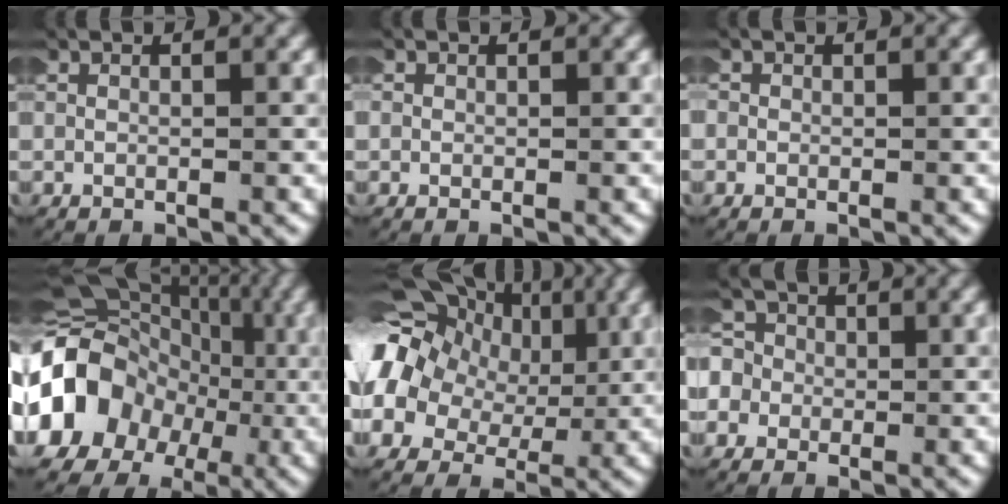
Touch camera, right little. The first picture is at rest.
{"total": 0.9, "force": [0.0, 0.9, 0.1], "torque": [-0.005, 0.001, -0.005]}
{"total": 1.3, "force": [0.0, 1.3, 0.2], "torque": [-0.009, 0.002, -0.007]}
{"total": 14.5, "force": [-0.5, 12.1, 8.0], "torque": [-0.185, -0.023, -0.008]}
{"total": 13.5, "force": [2.4, 11.2, 7.1], "torque": [-0.169, -0.003, 0.028]}
{"total": 7.4, "force": [0.1, 6.8, 2.8], "torque": [-0.087, -0.008, -0.013]}